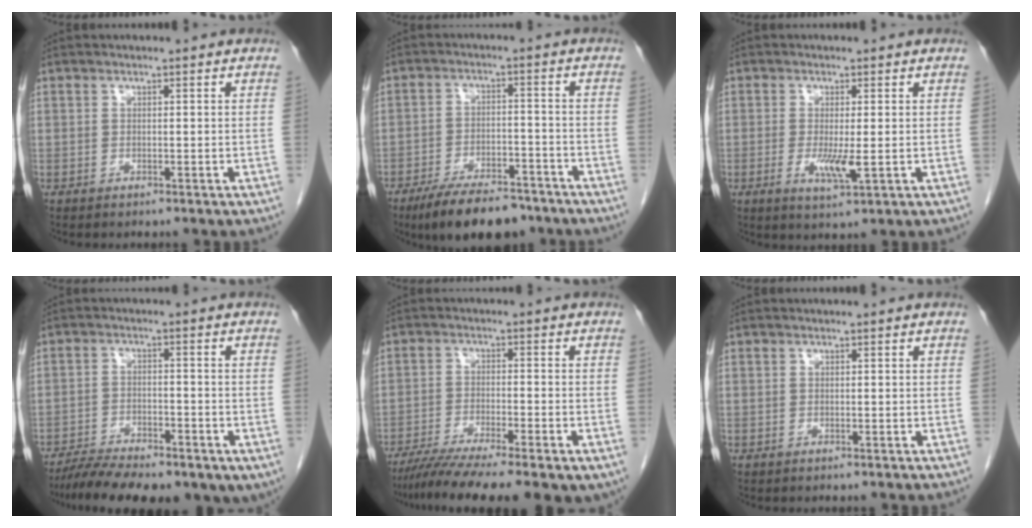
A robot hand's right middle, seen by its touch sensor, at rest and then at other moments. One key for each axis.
{"total": 12.9, "fx": -10.1, "fy": 4.2, "fz": 6.7, "tx": -0.096, "ty": -0.002, "tz": -0.161}
{"total": 3.9, "fx": -0.7, "fy": 0.6, "fz": 3.8, "tx": -0.072, "ty": -0.008, "tz": -0.007}
{"total": 15.2, "fx": -10.3, "fy": 5.5, "fz": 9.8, "tx": -0.163, "ty": -0.005, "tz": -0.154}
{"total": 14.5, "fx": -10.5, "fy": 2.2, "fz": 9.8, "tx": -0.139, "ty": -0.023, "tz": -0.162}
{"total": 0.0}